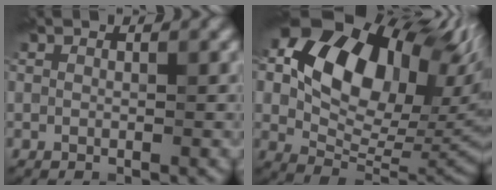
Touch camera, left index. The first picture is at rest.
{"total": 15.0, "force": [4.5, 10.0, 10.1], "torque": [-0.177, 0.020, 0.104]}